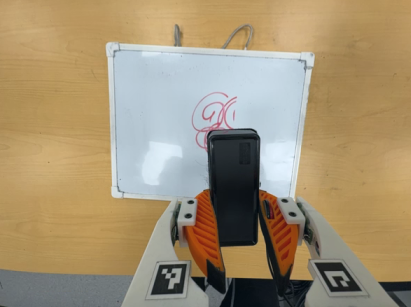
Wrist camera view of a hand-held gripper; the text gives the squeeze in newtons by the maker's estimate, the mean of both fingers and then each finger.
{"total": 9.6, "left": 7.8, "right": 11.5}